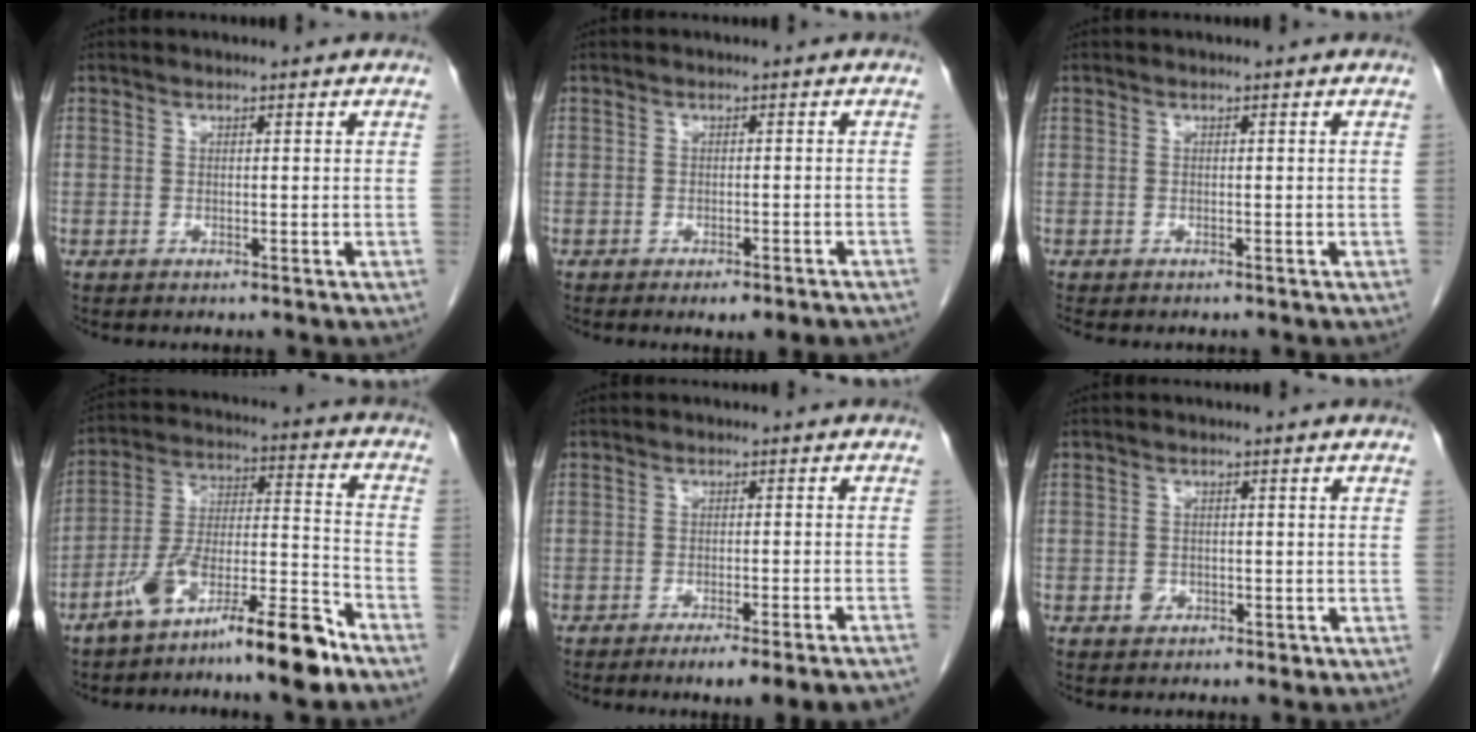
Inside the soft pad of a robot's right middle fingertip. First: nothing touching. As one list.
[{"total": 4.4, "force": [-3.4, 0.8, 2.6], "torque": [-0.025, -0.005, -0.039]}, {"total": 1.6, "force": [-1.4, 0.5, 0.6], "torque": [-0.015, -0.005, -0.019]}, {"total": 14.2, "force": [-10.2, 1.2, 9.8], "torque": [-0.180, 0.014, -0.179]}, {"total": 9.8, "force": [-8.1, -0.3, 5.6], "torque": [-0.048, -0.011, -0.108]}, {"total": 1.9, "force": [-0.7, 1.5, 0.8], "torque": [-0.007, 0.006, -0.006]}]